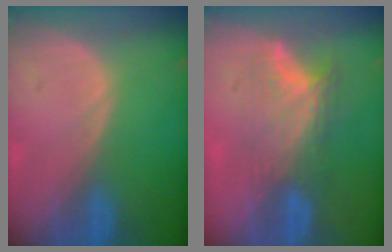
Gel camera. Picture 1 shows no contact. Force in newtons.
{"total": 8.1, "press": 6.8, "slide": 4.5}